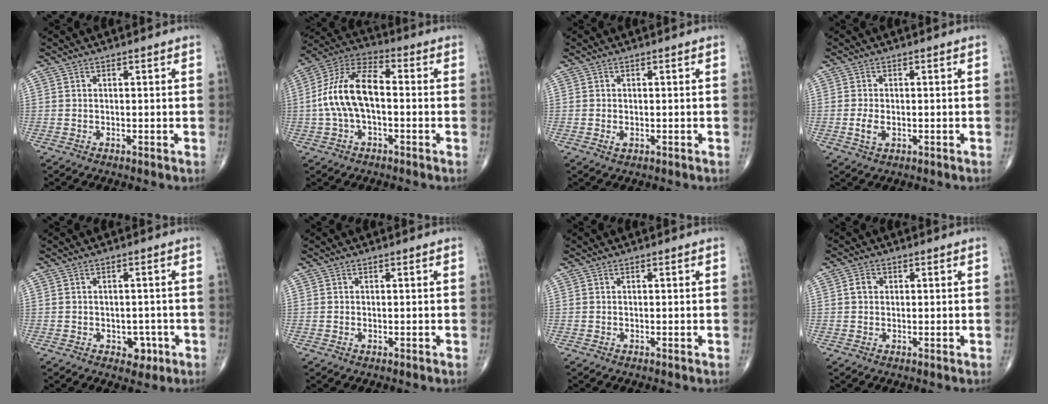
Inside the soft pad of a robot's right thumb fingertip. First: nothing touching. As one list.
[{"total": 13.4, "force": [-0.7, 7.0, 11.4], "torque": [-0.226, 0.042, -0.022]}, {"total": 1.1, "force": [-0.3, 0.6, 0.8], "torque": [-0.013, -0.001, -0.005]}, {"total": 2.8, "force": [-0.7, 1.6, 2.2], "torque": [-0.046, -0.003, -0.012]}, {"total": 3.3, "force": [-1.4, 2.4, 1.8], "torque": [0.000, 0.007, -0.015]}, {"total": 0.0}, {"total": 0.0}, {"total": 2.2, "force": [0.4, 1.8, 1.2], "torque": [-0.016, 0.005, 0.006]}]